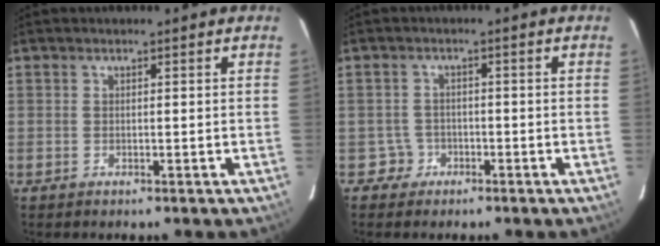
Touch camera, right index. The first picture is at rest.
{"total": 2.5, "force": [-1.3, 2.1, -0.5], "torque": [0.019, 0.013, -0.029]}